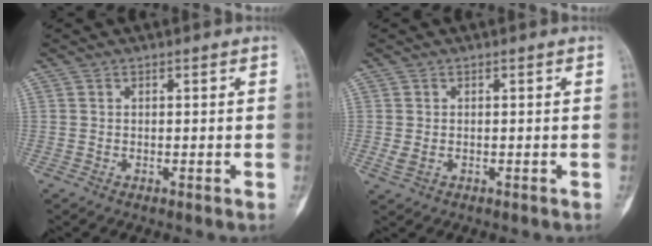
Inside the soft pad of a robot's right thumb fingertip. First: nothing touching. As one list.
[{"total": 1.6, "force": [-0.2, 1.1, 1.1], "torque": [-0.029, 0.001, 0.000]}]